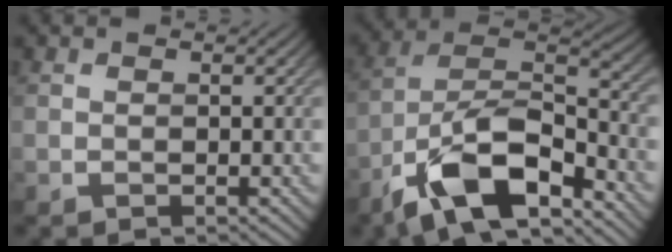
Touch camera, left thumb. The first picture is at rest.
{"total": 14.2, "force": [-8.8, 5.4, 9.7], "torque": [-0.185, -0.005, -0.183]}